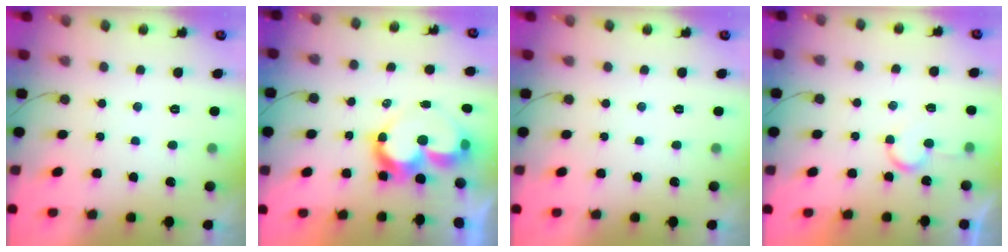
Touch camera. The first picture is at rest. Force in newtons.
{"total": 10.5, "press": 10.4, "slide": 1.0}
{"total": 0.0}
{"total": 5.0, "press": 5.0, "slide": 0.5}